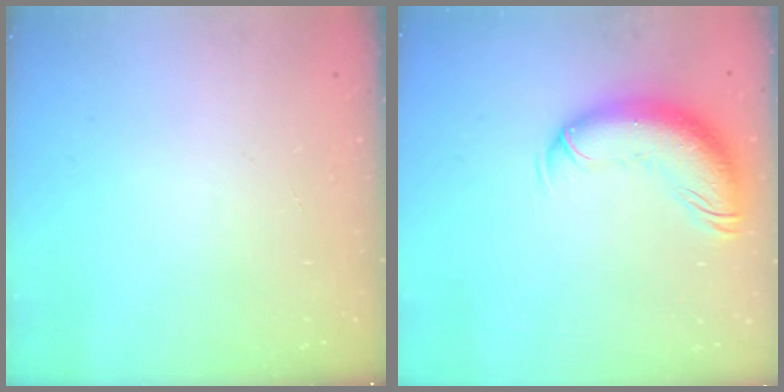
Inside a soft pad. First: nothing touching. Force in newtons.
{"total": 13.2, "press": 12.8, "slide": 3.3}